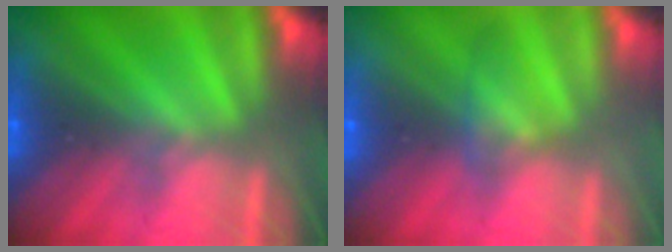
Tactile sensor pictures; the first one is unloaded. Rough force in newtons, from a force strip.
{"total": 2.1}